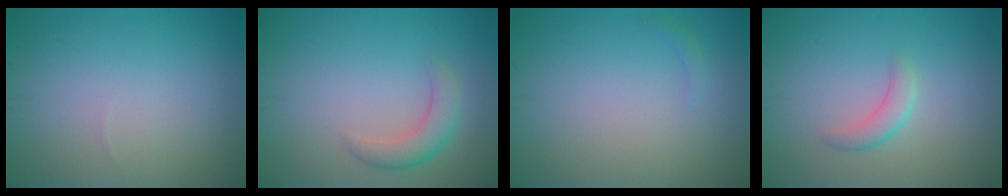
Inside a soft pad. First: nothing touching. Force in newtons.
{"total": 2.7, "press": 2.6, "slide": 0.2}
{"total": 0.6, "press": 0.5, "slide": 0.1}
{"total": 1.8, "press": 1.8, "slide": 0.1}